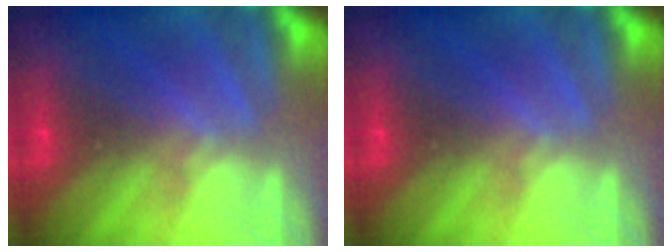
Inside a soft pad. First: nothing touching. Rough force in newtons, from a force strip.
{"total": 0.0}